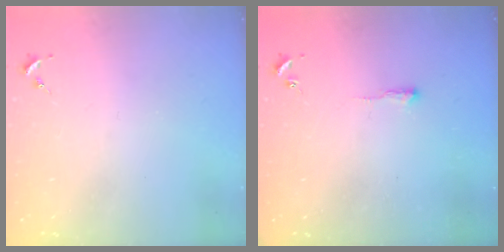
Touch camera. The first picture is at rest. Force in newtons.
{"total": 2.4, "press": 2.4, "slide": 0.4}